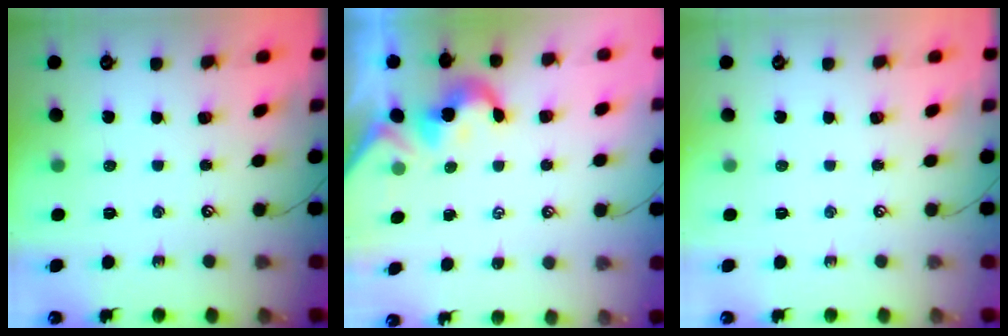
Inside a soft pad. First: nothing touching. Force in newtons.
{"total": 2.1, "press": 2.1, "slide": 0.4}
{"total": 0.0}